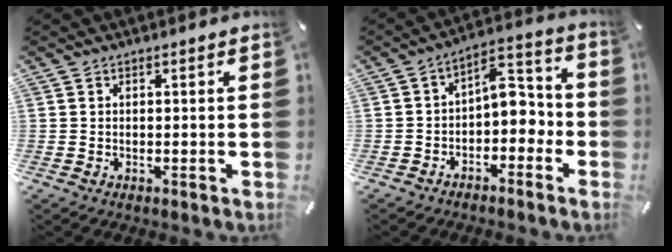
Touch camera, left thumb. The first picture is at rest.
{"total": 7.9, "force": [-0.5, 5.3, 5.9], "torque": [-0.068, -0.004, -0.015]}